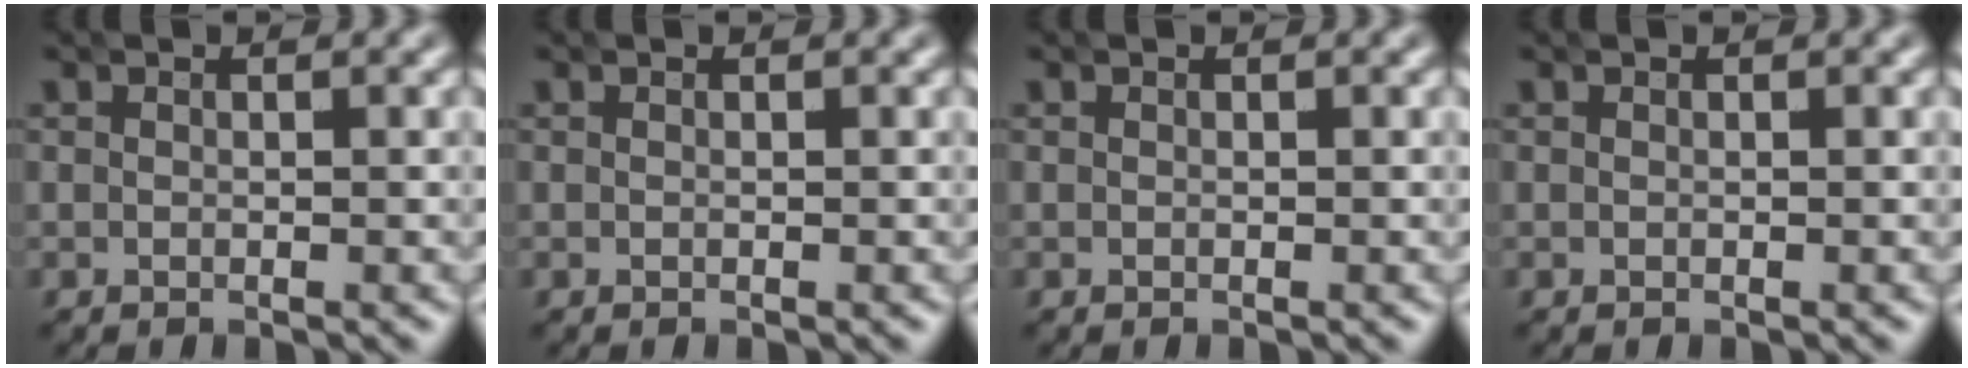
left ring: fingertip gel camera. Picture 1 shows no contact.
{"total": 0.0}
{"total": 0.0}
{"total": 0.0}